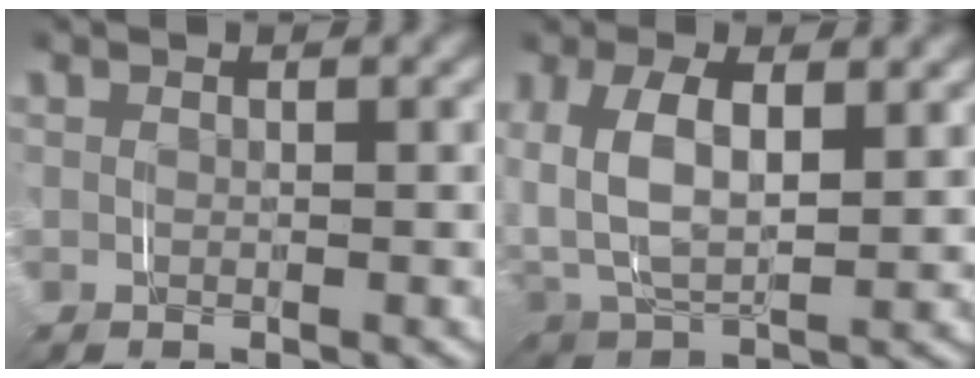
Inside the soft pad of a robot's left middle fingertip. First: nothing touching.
{"total": 2.7, "force": [1.7, 1.5, 1.5], "torque": [-0.041, -0.005, 0.025]}